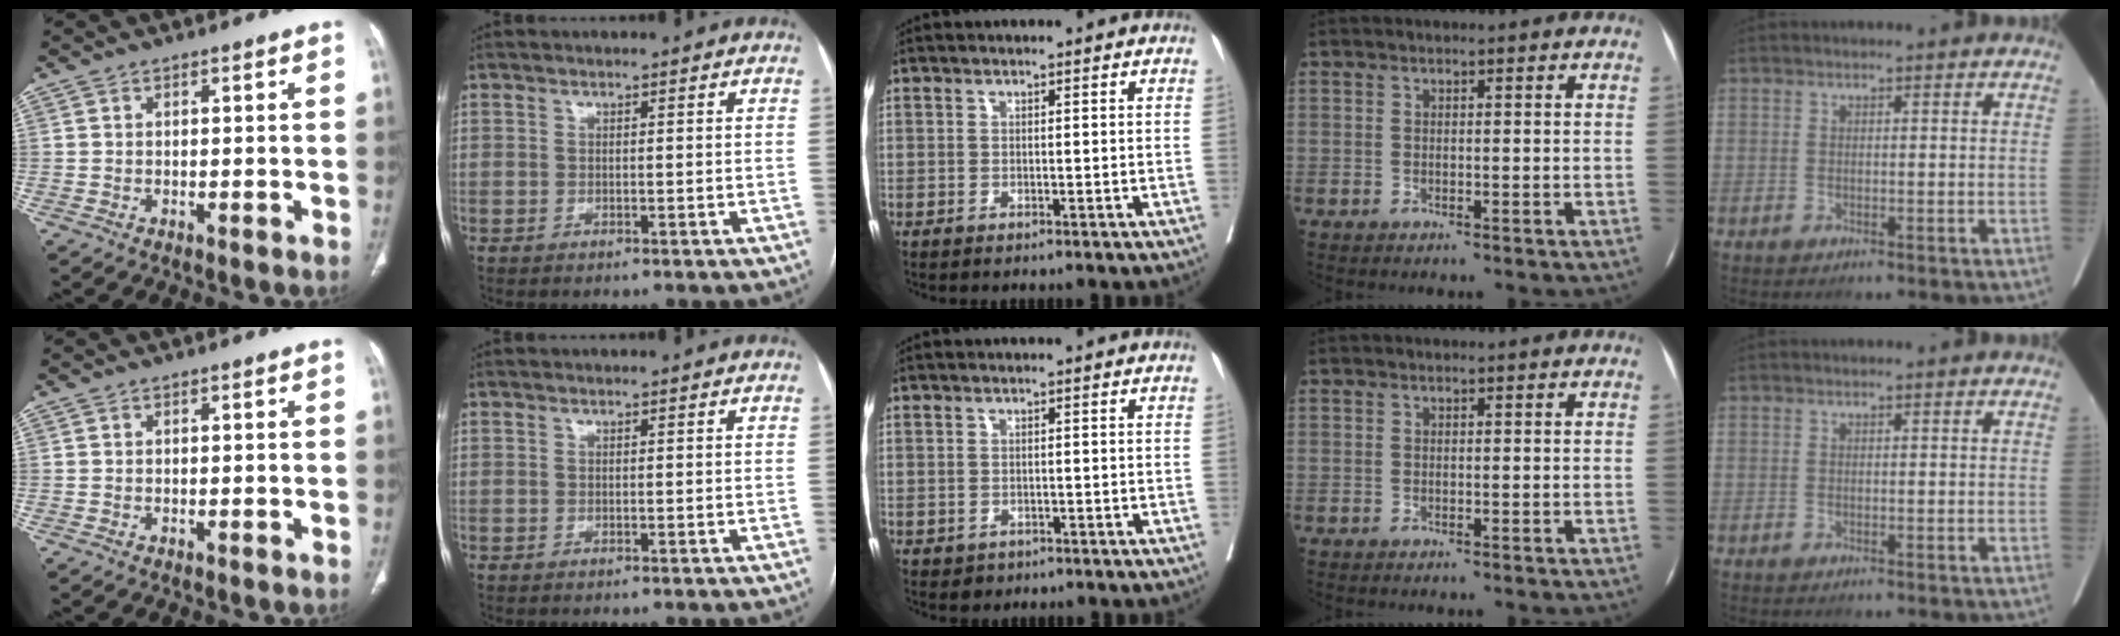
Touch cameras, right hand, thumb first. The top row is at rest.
{"middle": {"total": 1.4, "force": [-0.7, 1.2, 0.3], "torque": [-0.004, 0.002, -0.003]}}